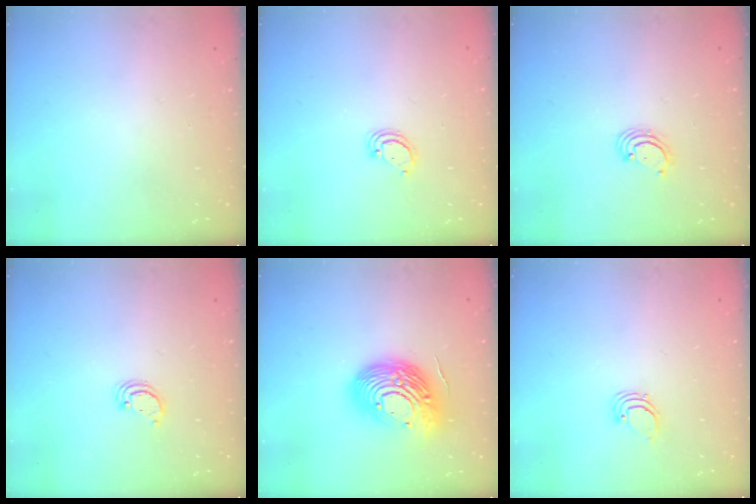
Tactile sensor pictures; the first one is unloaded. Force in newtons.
{"total": 2.8, "press": 2.8, "slide": 0.2}
{"total": 2.6, "press": 2.6, "slide": 0.3}
{"total": 2.4, "press": 2.4, "slide": 0.2}
{"total": 20.0, "press": 20.0, "slide": 1.6}
{"total": 1.9, "press": 1.9, "slide": 0.1}